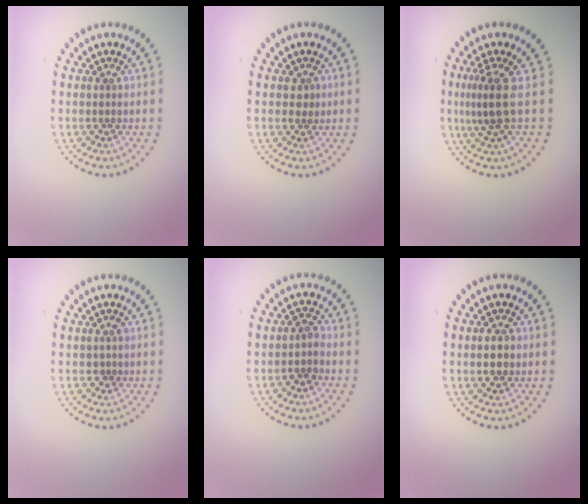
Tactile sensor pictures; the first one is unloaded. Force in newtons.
{"total": 1.2, "press": 1.0, "slide": 0.5}
{"total": 2.8, "press": 2.0, "slide": 1.9}
{"total": 0.6, "press": 0.6, "slide": 0.3}
{"total": 1.5, "press": 1.2, "slide": 0.9}
{"total": 2.3, "press": 2.3, "slide": 0.1}